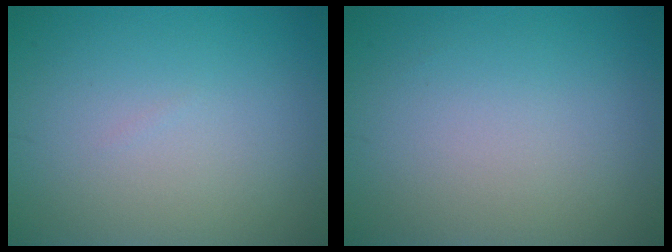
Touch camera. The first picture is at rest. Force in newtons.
{"total": 0.0}